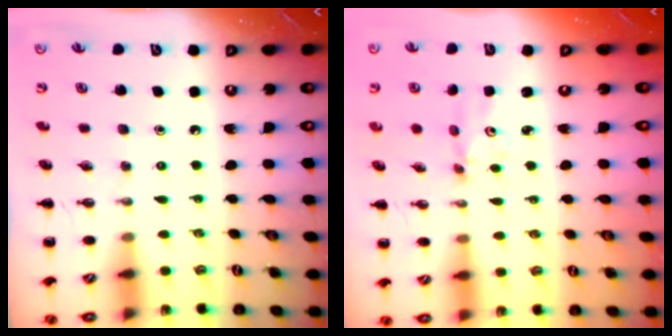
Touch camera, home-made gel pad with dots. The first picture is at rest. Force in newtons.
{"total": 2.5, "press": 2.4, "slide": 0.4}